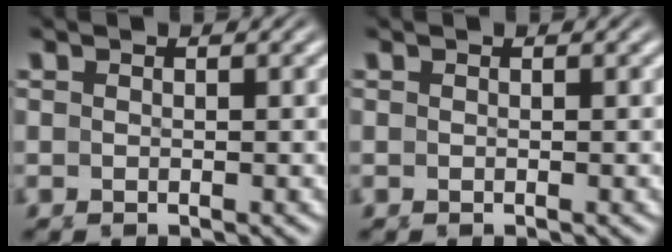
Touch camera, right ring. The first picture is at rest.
{"total": 0.0}